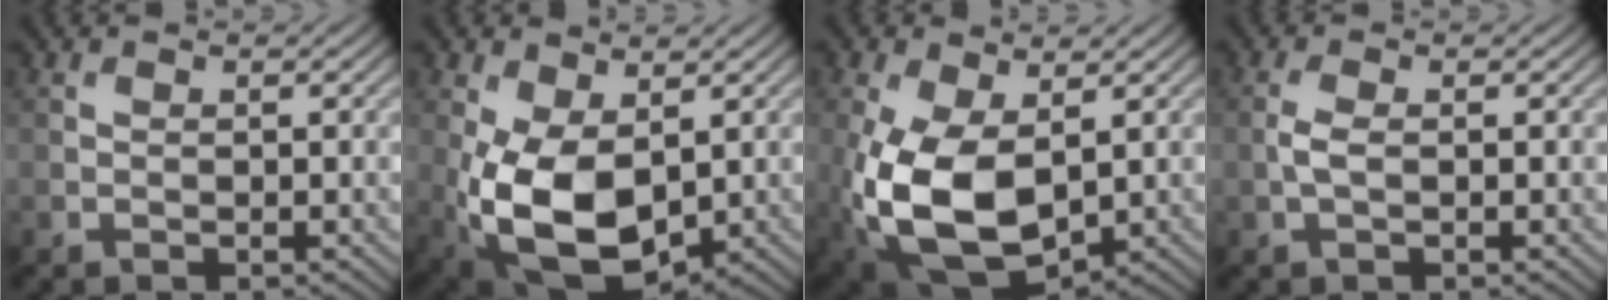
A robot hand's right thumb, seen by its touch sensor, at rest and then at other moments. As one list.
[{"total": 11.7, "force": [-1.2, 6.9, 9.4], "torque": [-0.221, -0.021, -0.017]}, {"total": 13.0, "force": [-1.4, 7.8, 10.3], "torque": [-0.260, -0.030, -0.016]}, {"total": 1.7, "force": [-0.2, 0.6, 1.5], "torque": [-0.039, 0.004, -0.008]}]